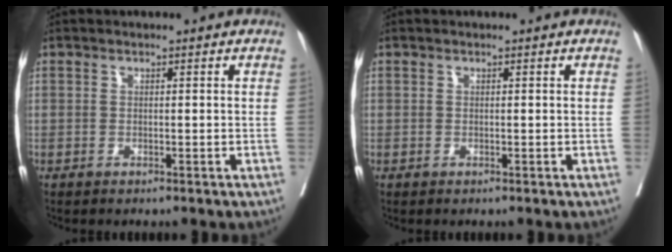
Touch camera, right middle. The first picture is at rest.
{"total": 0.0}